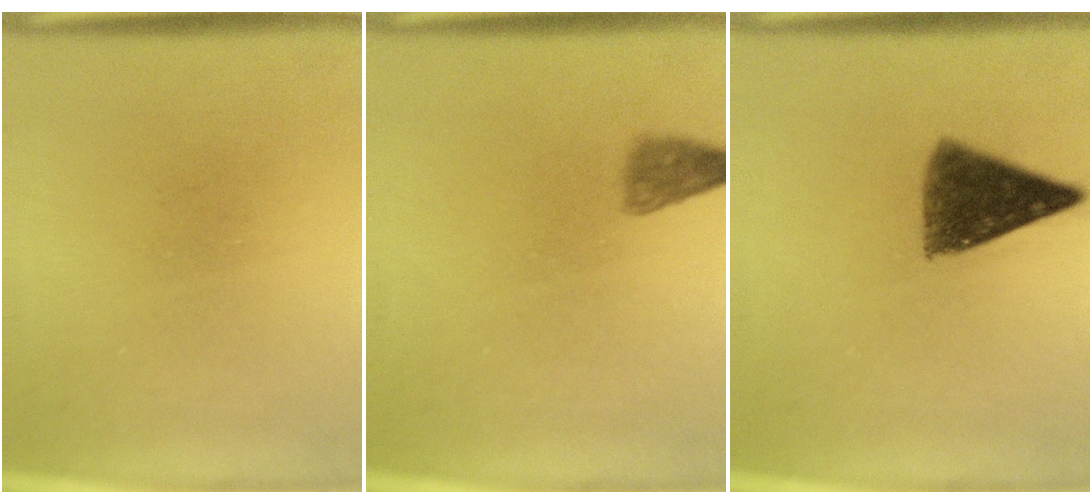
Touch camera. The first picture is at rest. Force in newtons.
{"total": 2.1}
{"total": 9.5}